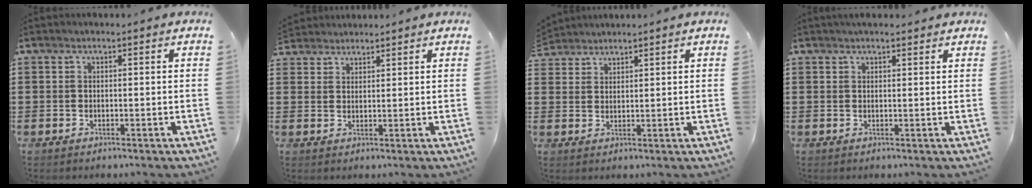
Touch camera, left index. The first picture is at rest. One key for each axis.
{"total": 2.1, "fx": 2.0, "fy": 0.4, "fz": -0.4, "tx": 0.001, "ty": 0.000, "tz": 0.041}
{"total": 2.1, "fx": 2.1, "fy": 0.2, "fz": -0.4, "tx": 0.002, "ty": -0.002, "tz": 0.042}
{"total": 1.3, "fx": 1.1, "fy": 0.3, "fz": 0.4, "tx": -0.010, "ty": 0.003, "tz": 0.022}